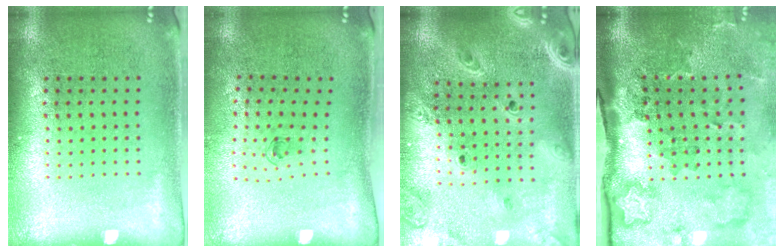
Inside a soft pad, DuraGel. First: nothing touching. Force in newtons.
{"total": 0.7, "press": 0.4, "slide": 0.6}
{"total": 3.0, "press": 2.5, "slide": 1.6}
{"total": 3.8, "press": 2.5, "slide": 2.9}